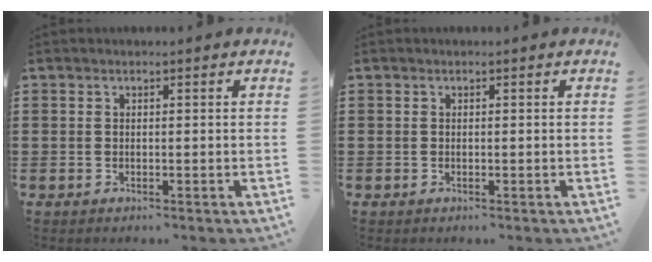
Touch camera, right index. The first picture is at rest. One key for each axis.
{"total": 0.0}